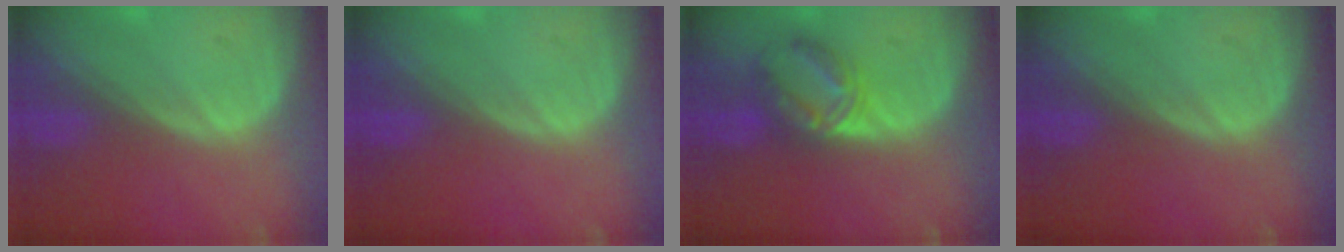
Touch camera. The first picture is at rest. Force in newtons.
{"total": 0.0}
{"total": 6.0, "press": 5.8, "slide": 1.4}
{"total": 0.0}